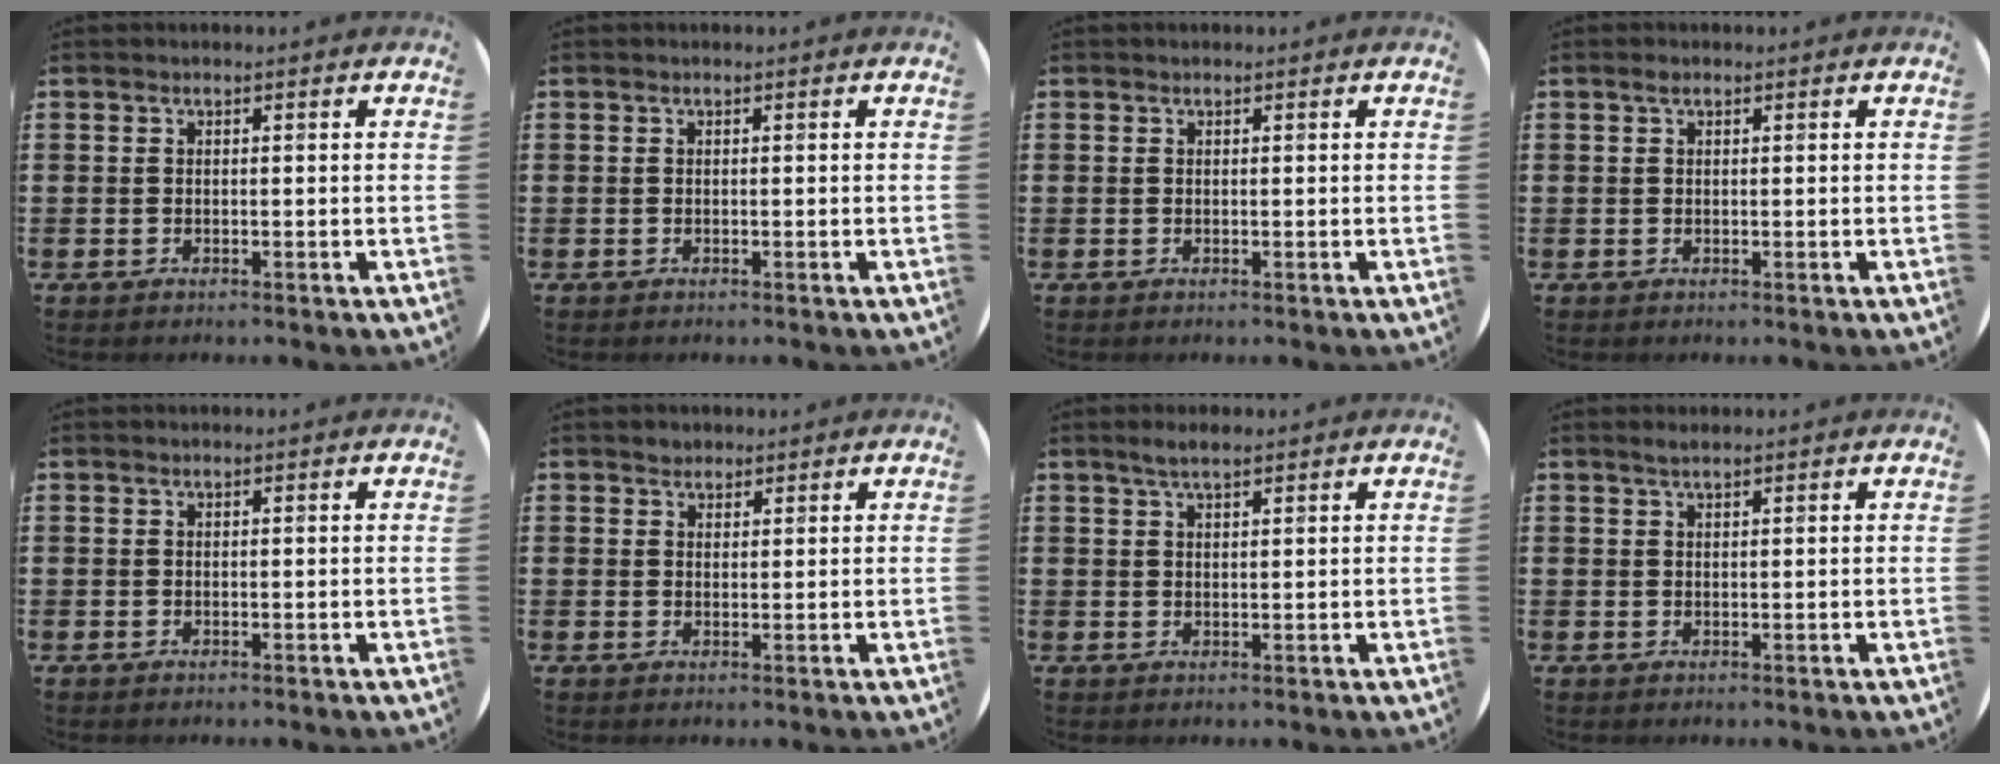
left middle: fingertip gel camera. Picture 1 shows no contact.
{"total": 0.0}
{"total": 0.0}
{"total": 0.7, "force": [0.4, 0.4, 0.3], "torque": [0.000, 0.001, 0.006]}
{"total": 0.0}
{"total": 1.4, "force": [1.3, 0.5, -0.1], "torque": [-0.001, 0.002, 0.026]}
{"total": 2.3, "force": [1.8, 0.4, 1.4], "torque": [-0.028, 0.005, 0.031]}
{"total": 1.1, "force": [0.9, 0.0, 0.6], "torque": [-0.011, 0.002, 0.016]}